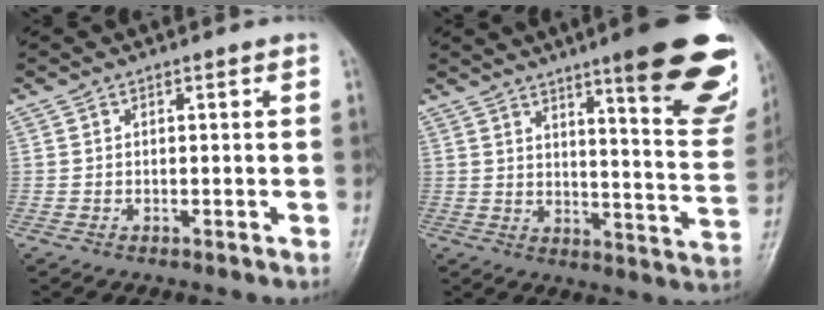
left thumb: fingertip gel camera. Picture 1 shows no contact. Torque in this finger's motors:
{"motor_torque": [2.53, 1.84, 1.72, -1.05, 0.11]}